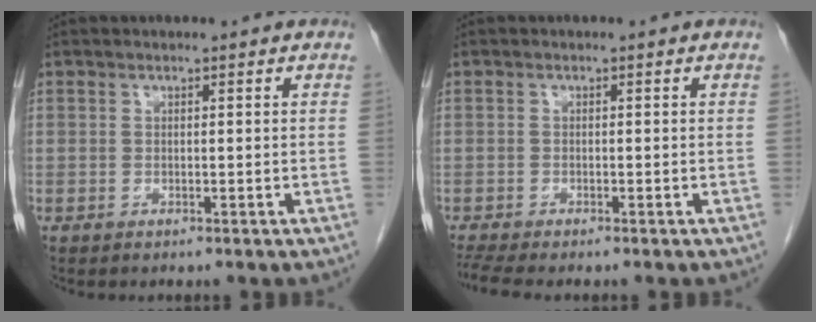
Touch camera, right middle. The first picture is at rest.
{"total": 3.3, "force": [-2.9, -0.1, 1.5], "torque": [-0.031, -0.012, -0.053]}